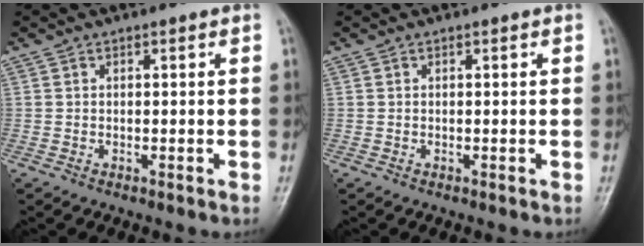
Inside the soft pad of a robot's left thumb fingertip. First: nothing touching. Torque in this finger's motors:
{"motor_torque": [0.01, 0.01, -0.07, -0.07, 0.00]}